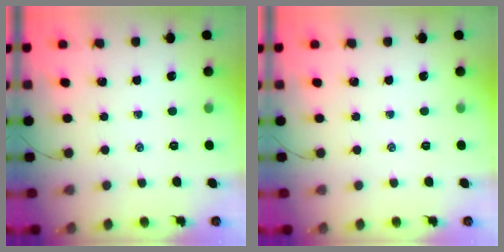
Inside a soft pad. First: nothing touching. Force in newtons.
{"total": 0.0}